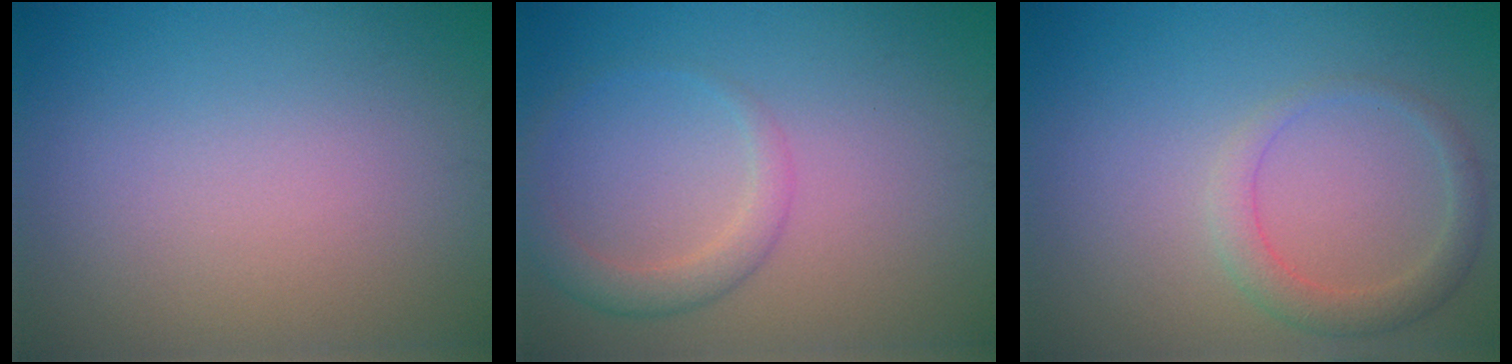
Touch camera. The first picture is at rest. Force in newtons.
{"total": 2.5, "press": 2.5, "slide": 0.1}
{"total": 2.4, "press": 2.4, "slide": 0.1}